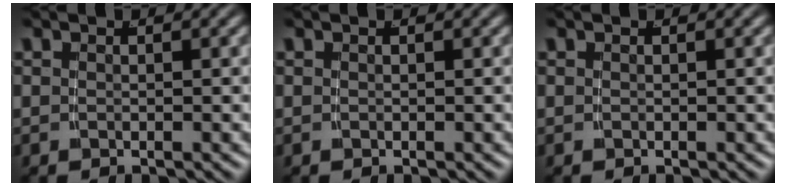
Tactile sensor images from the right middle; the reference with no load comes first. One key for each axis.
{"total": 0.0}
{"total": 0.0}